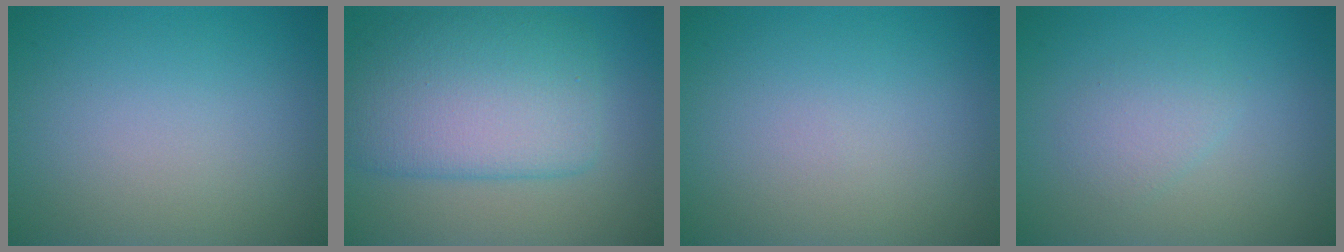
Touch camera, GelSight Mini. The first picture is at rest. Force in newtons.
{"total": 7.7, "press": 7.7, "slide": 0.1}
{"total": 0.0}
{"total": 1.6, "press": 1.6, "slide": 0.1}